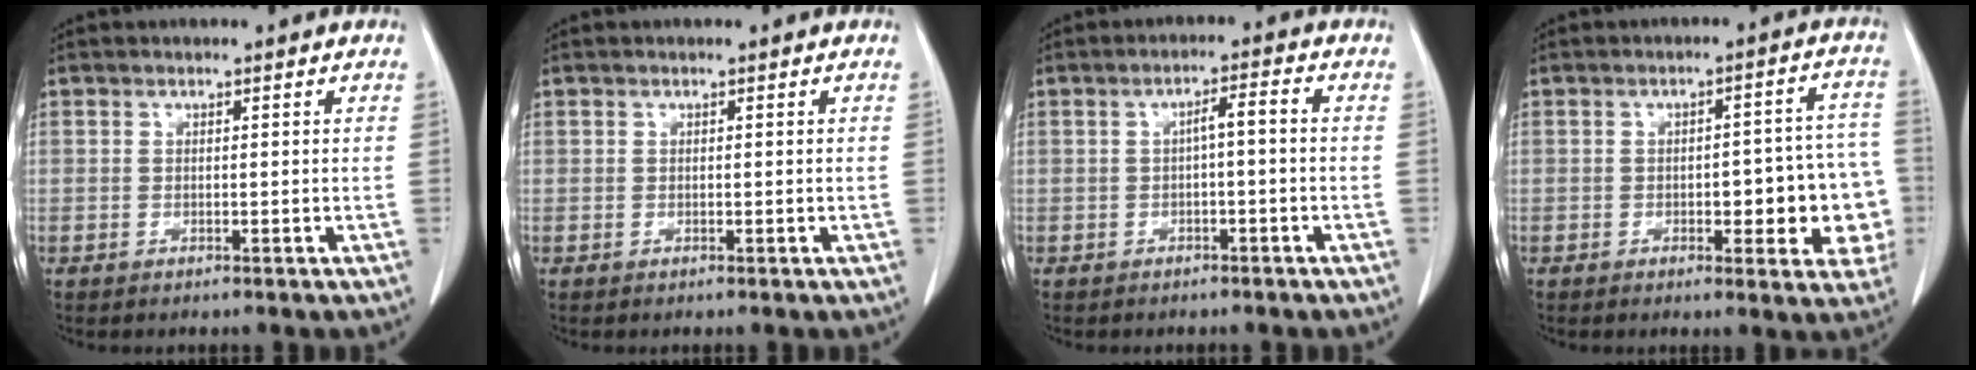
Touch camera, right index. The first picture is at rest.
{"total": 0.0}
{"total": 3.0, "force": [-0.3, 0.4, 2.9], "torque": [-0.046, 0.013, -0.004]}
{"total": 11.0, "force": [-2.2, 3.7, 10.1], "torque": [-0.102, 0.032, -0.023]}